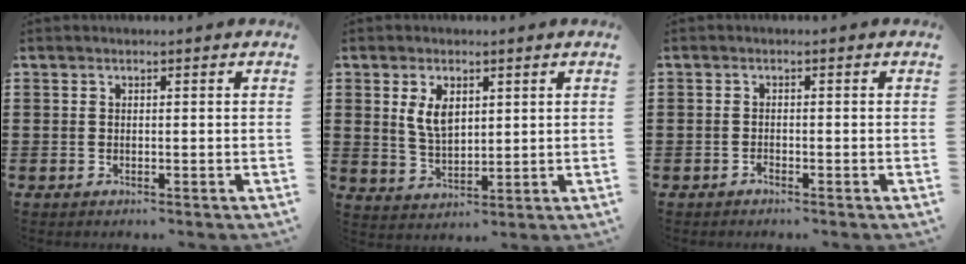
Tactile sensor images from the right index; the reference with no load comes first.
{"total": 4.7, "force": [1.7, 2.5, 3.6], "torque": [-0.070, 0.003, 0.029]}
{"total": 0.8, "force": [-0.8, 0.0, 0.0], "torque": [0.000, -0.001, -0.016]}